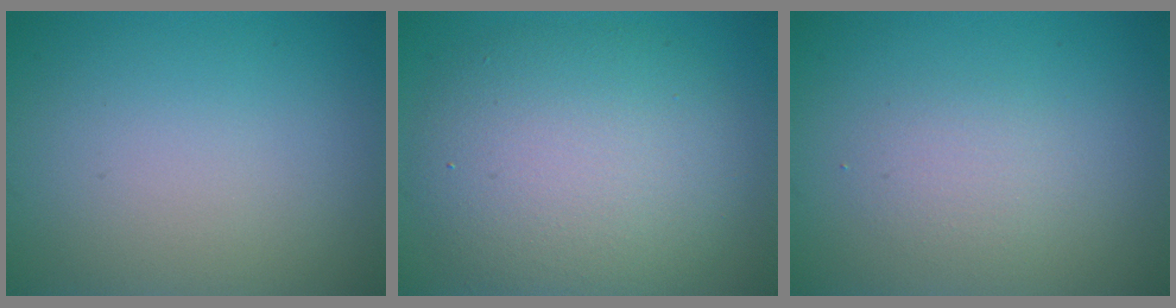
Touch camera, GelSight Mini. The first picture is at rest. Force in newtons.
{"total": 8.2, "press": 8.2, "slide": 0.5}
{"total": 1.7, "press": 1.6, "slide": 0.1}